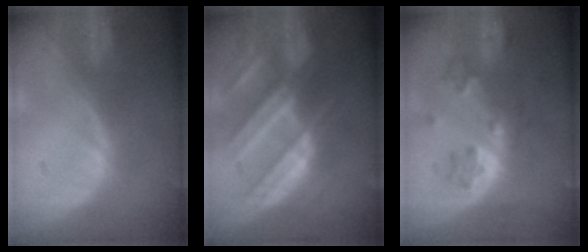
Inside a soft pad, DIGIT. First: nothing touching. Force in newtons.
{"total": 10.6, "press": 9.4, "slide": 5.0}
{"total": 5.8, "press": 5.4, "slide": 2.0}